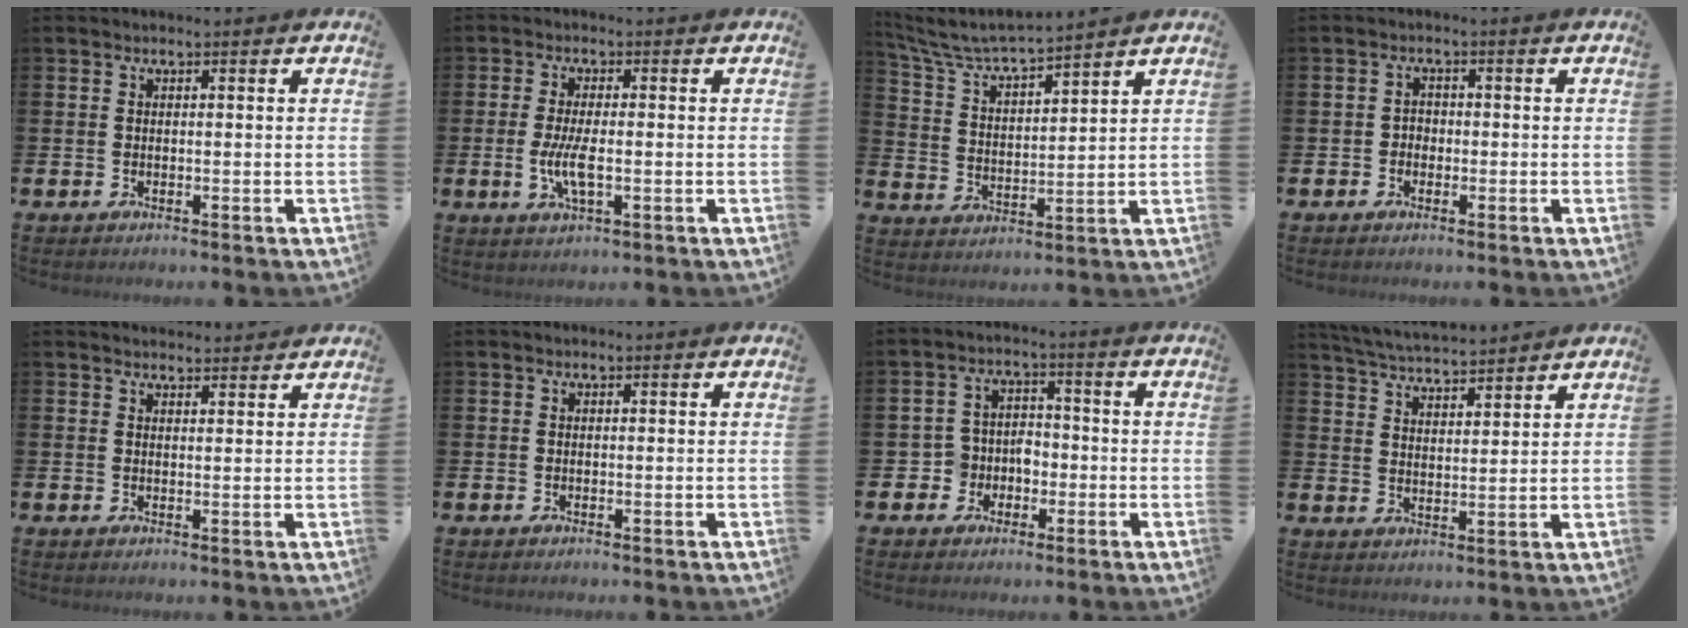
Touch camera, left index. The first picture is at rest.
{"total": 4.5, "force": [-0.7, 1.5, 4.2], "torque": [-0.075, -0.001, -0.015]}
{"total": 5.8, "force": [5.5, 0.1, 1.8], "torque": [-0.060, -0.040, 0.091]}
{"total": 1.7, "force": [-0.8, 1.5, 0.5], "torque": [-0.008, 0.005, -0.019]}
{"total": 2.1, "force": [2.0, 0.4, -0.1], "torque": [0.010, -0.011, 0.034]}
{"total": 0.0}
{"total": 4.3, "force": [-1.7, 3.9, 0.7], "torque": [-0.033, 0.009, -0.038]}
{"total": 5.0, "force": [4.9, 0.2, 0.5], "torque": [-0.029, -0.032, 0.088]}